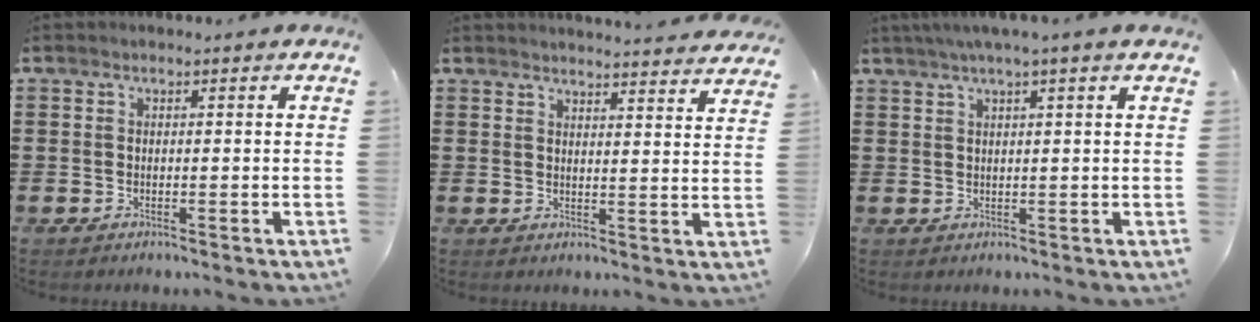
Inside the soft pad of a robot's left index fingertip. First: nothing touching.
{"total": 3.5, "force": [3.4, -0.8, 0.1], "torque": [-0.006, -0.024, 0.058]}
{"total": 2.4, "force": [1.6, -0.5, 1.7], "torque": [-0.034, 0.001, 0.028]}